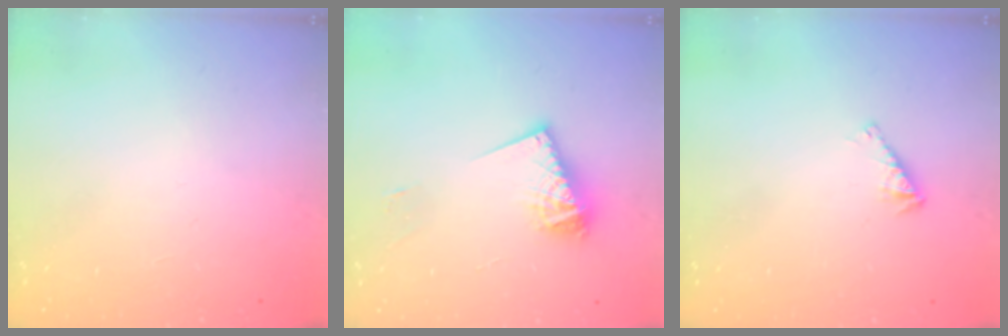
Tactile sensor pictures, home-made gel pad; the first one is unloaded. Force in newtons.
{"total": 10.1, "press": 10.0, "slide": 1.0}
{"total": 2.8, "press": 2.7, "slide": 0.5}